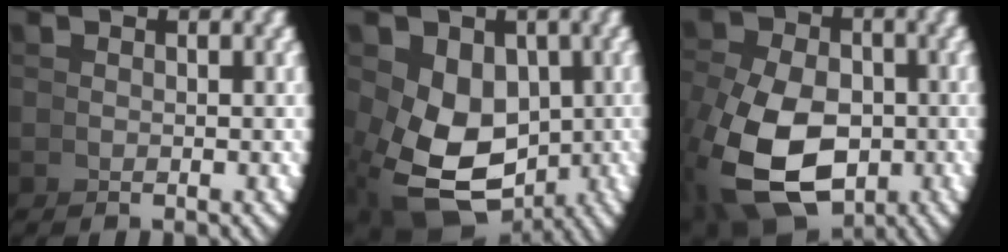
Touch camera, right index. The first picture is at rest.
{"total": 7.2, "force": [-1.5, 5.2, 4.8], "torque": [-0.102, -0.047, 0.007]}
{"total": 7.5, "force": [-1.9, 5.1, 5.1], "torque": [-0.114, -0.046, -0.009]}